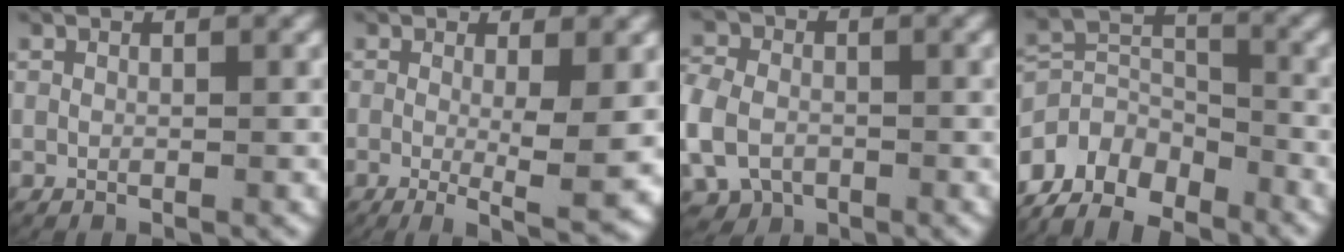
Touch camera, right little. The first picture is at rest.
{"total": 5.8, "force": [-2.9, 0.8, 5.0], "torque": [-0.077, -0.034, -0.034]}
{"total": 5.4, "force": [-1.6, 4.7, 2.1], "torque": [-0.059, -0.019, -0.023]}
{"total": 11.9, "force": [-6.9, 8.1, 5.3], "torque": [-0.094, -0.045, -0.105]}